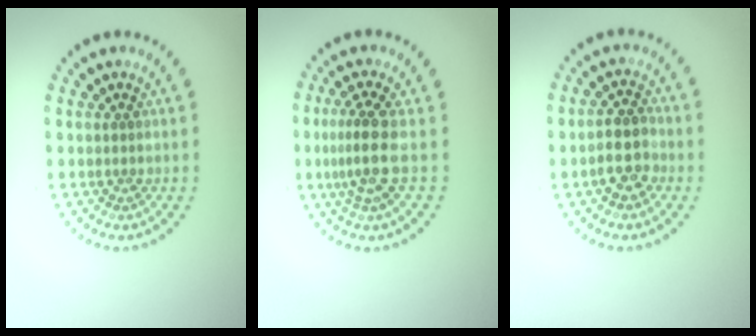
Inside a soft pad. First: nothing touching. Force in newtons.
{"total": 3.2, "press": 2.3, "slide": 2.2}
{"total": 2.8, "press": 2.7, "slide": 0.9}